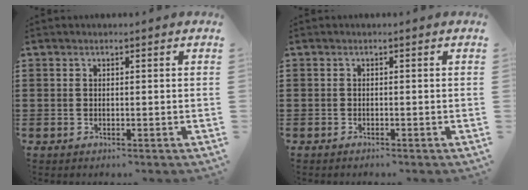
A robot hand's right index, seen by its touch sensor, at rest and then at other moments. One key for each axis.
{"total": 0.6, "fx": -0.6, "fy": -0.1, "fz": 0.0, "tx": -0.002, "ty": -0.004, "tz": -0.012}